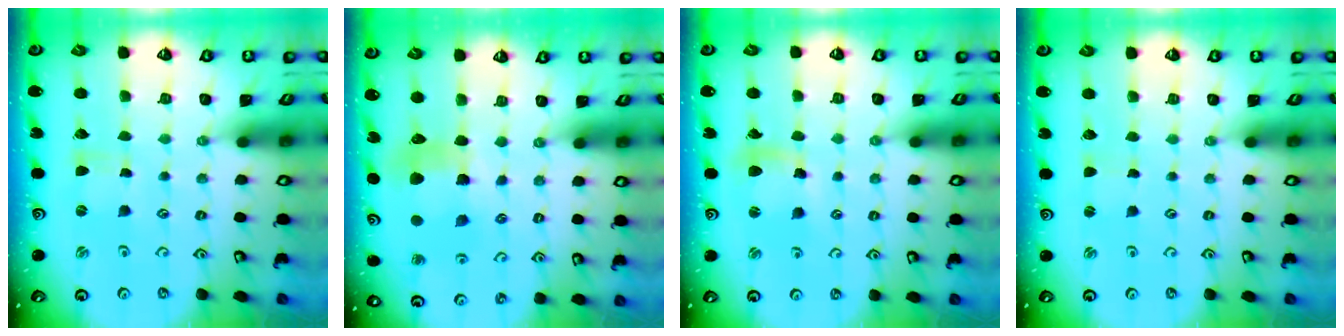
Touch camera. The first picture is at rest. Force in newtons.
{"total": 9.2, "press": 9.1, "slide": 1.0}
{"total": 9.2, "press": 9.1, "slide": 1.3}
{"total": 1.1, "press": 1.1, "slide": 0.2}